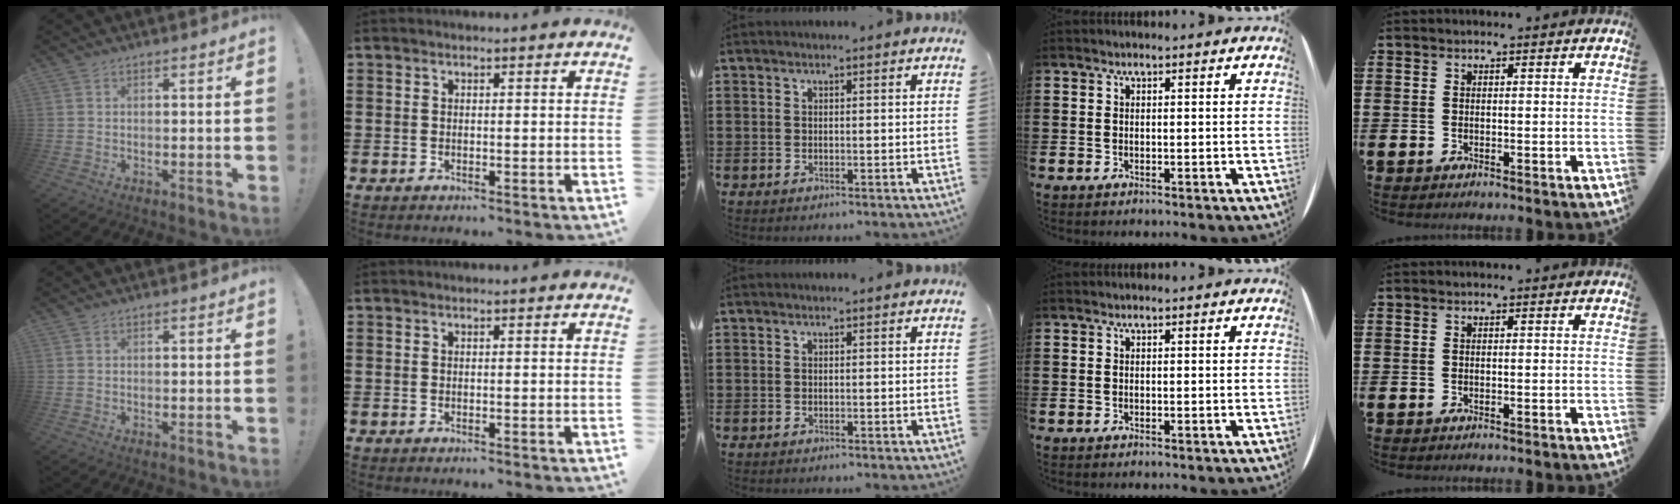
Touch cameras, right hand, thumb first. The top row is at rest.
{}